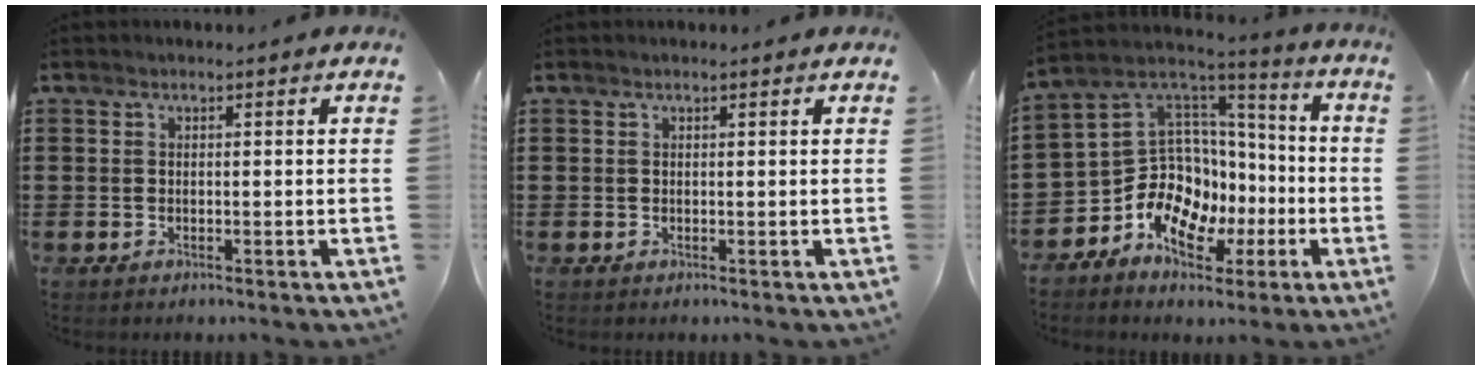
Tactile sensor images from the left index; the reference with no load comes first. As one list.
[{"total": 0.0}, {"total": 12.7, "force": [-5.1, 10.5, 5.1], "torque": [-0.113, -0.005, -0.089]}]